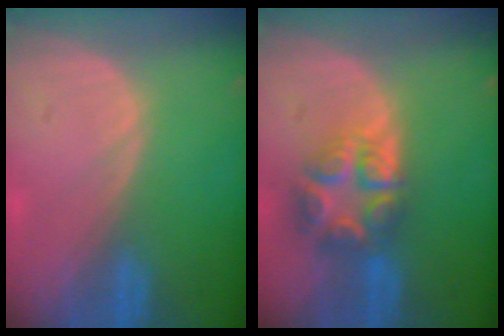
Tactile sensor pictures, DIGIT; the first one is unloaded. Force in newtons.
{"total": 8.0, "press": 6.9, "slide": 4.0}